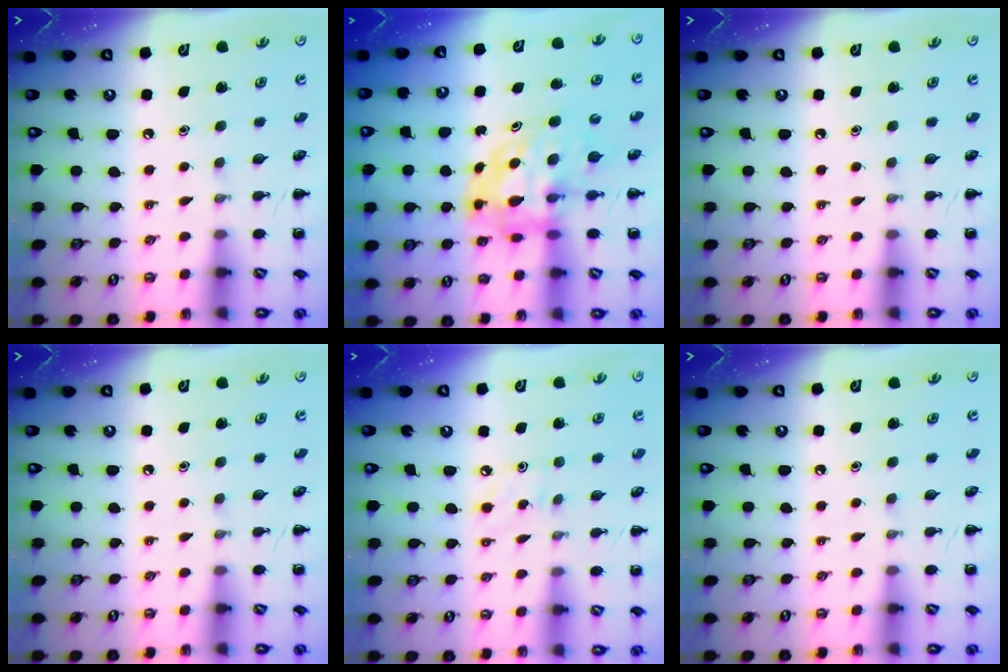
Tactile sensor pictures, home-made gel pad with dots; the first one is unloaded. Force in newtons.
{"total": 6.5, "press": 6.3, "slide": 1.7}
{"total": 0.0}
{"total": 0.0}
{"total": 4.4, "press": 4.2, "slide": 1.1}
{"total": 0.0}